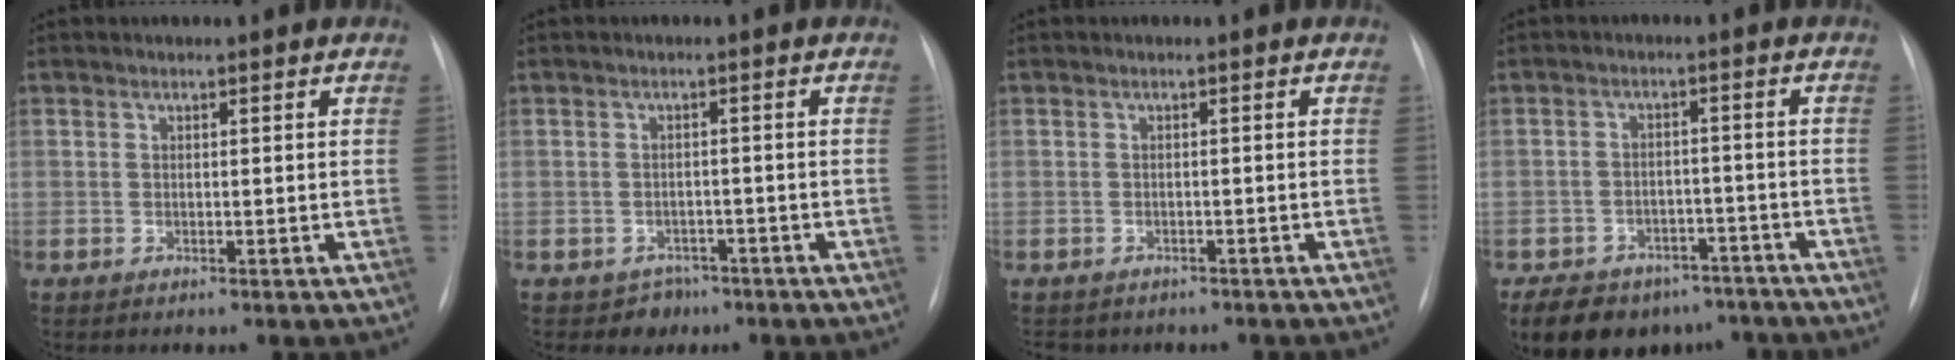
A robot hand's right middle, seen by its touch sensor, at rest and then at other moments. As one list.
[{"total": 2.8, "force": [-1.7, 2.2, -0.1], "torque": [0.001, 0.012, -0.021]}, {"total": 5.9, "force": [-4.8, 3.0, 1.4], "torque": [-0.022, 0.006, -0.055]}, {"total": 13.5, "force": [-10.2, 7.8, 4.2], "torque": [-0.075, 0.005, -0.133]}]